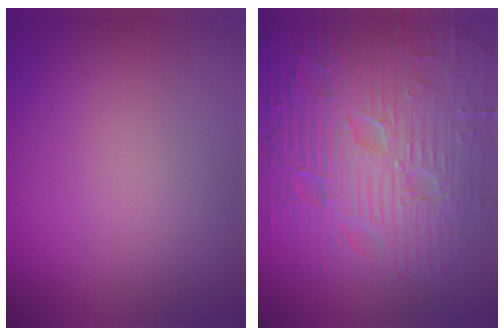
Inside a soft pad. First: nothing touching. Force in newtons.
{"total": 12.2, "press": 7.9, "slide": 9.3}